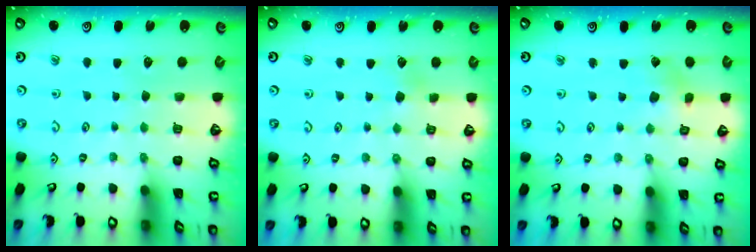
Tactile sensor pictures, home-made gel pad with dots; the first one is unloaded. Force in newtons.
{"total": 2.5, "press": 2.5, "slide": 0.2}
{"total": 1.9, "press": 1.9, "slide": 0.3}